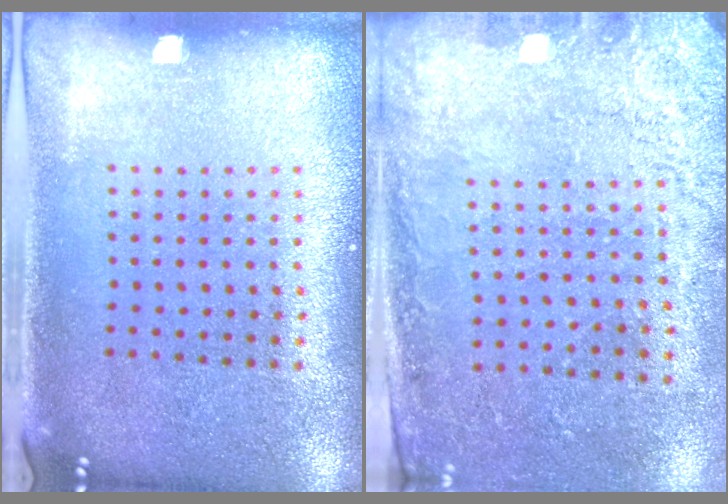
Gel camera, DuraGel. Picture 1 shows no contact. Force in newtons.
{"total": 2.5, "press": 2.1, "slide": 1.3}